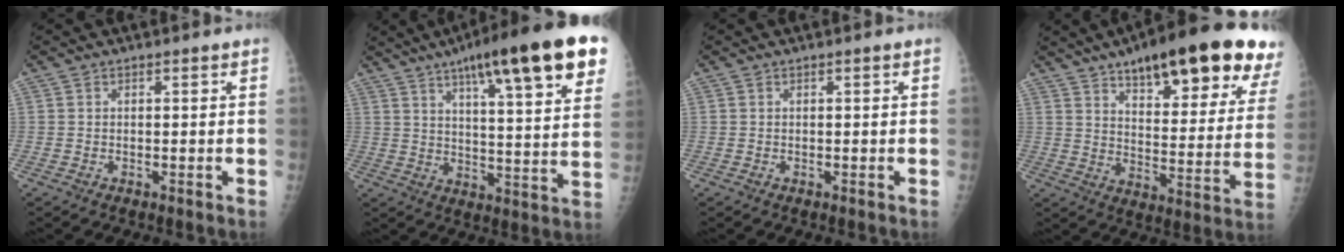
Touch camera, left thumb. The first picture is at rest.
{"total": 25.2, "force": [14.0, 4.9, 20.4], "torque": [-0.288, -0.024, 0.198]}
{"total": 0.0}
{"total": 28.2, "force": [17.8, 8.6, 20.1], "torque": [-0.244, -0.049, 0.242]}